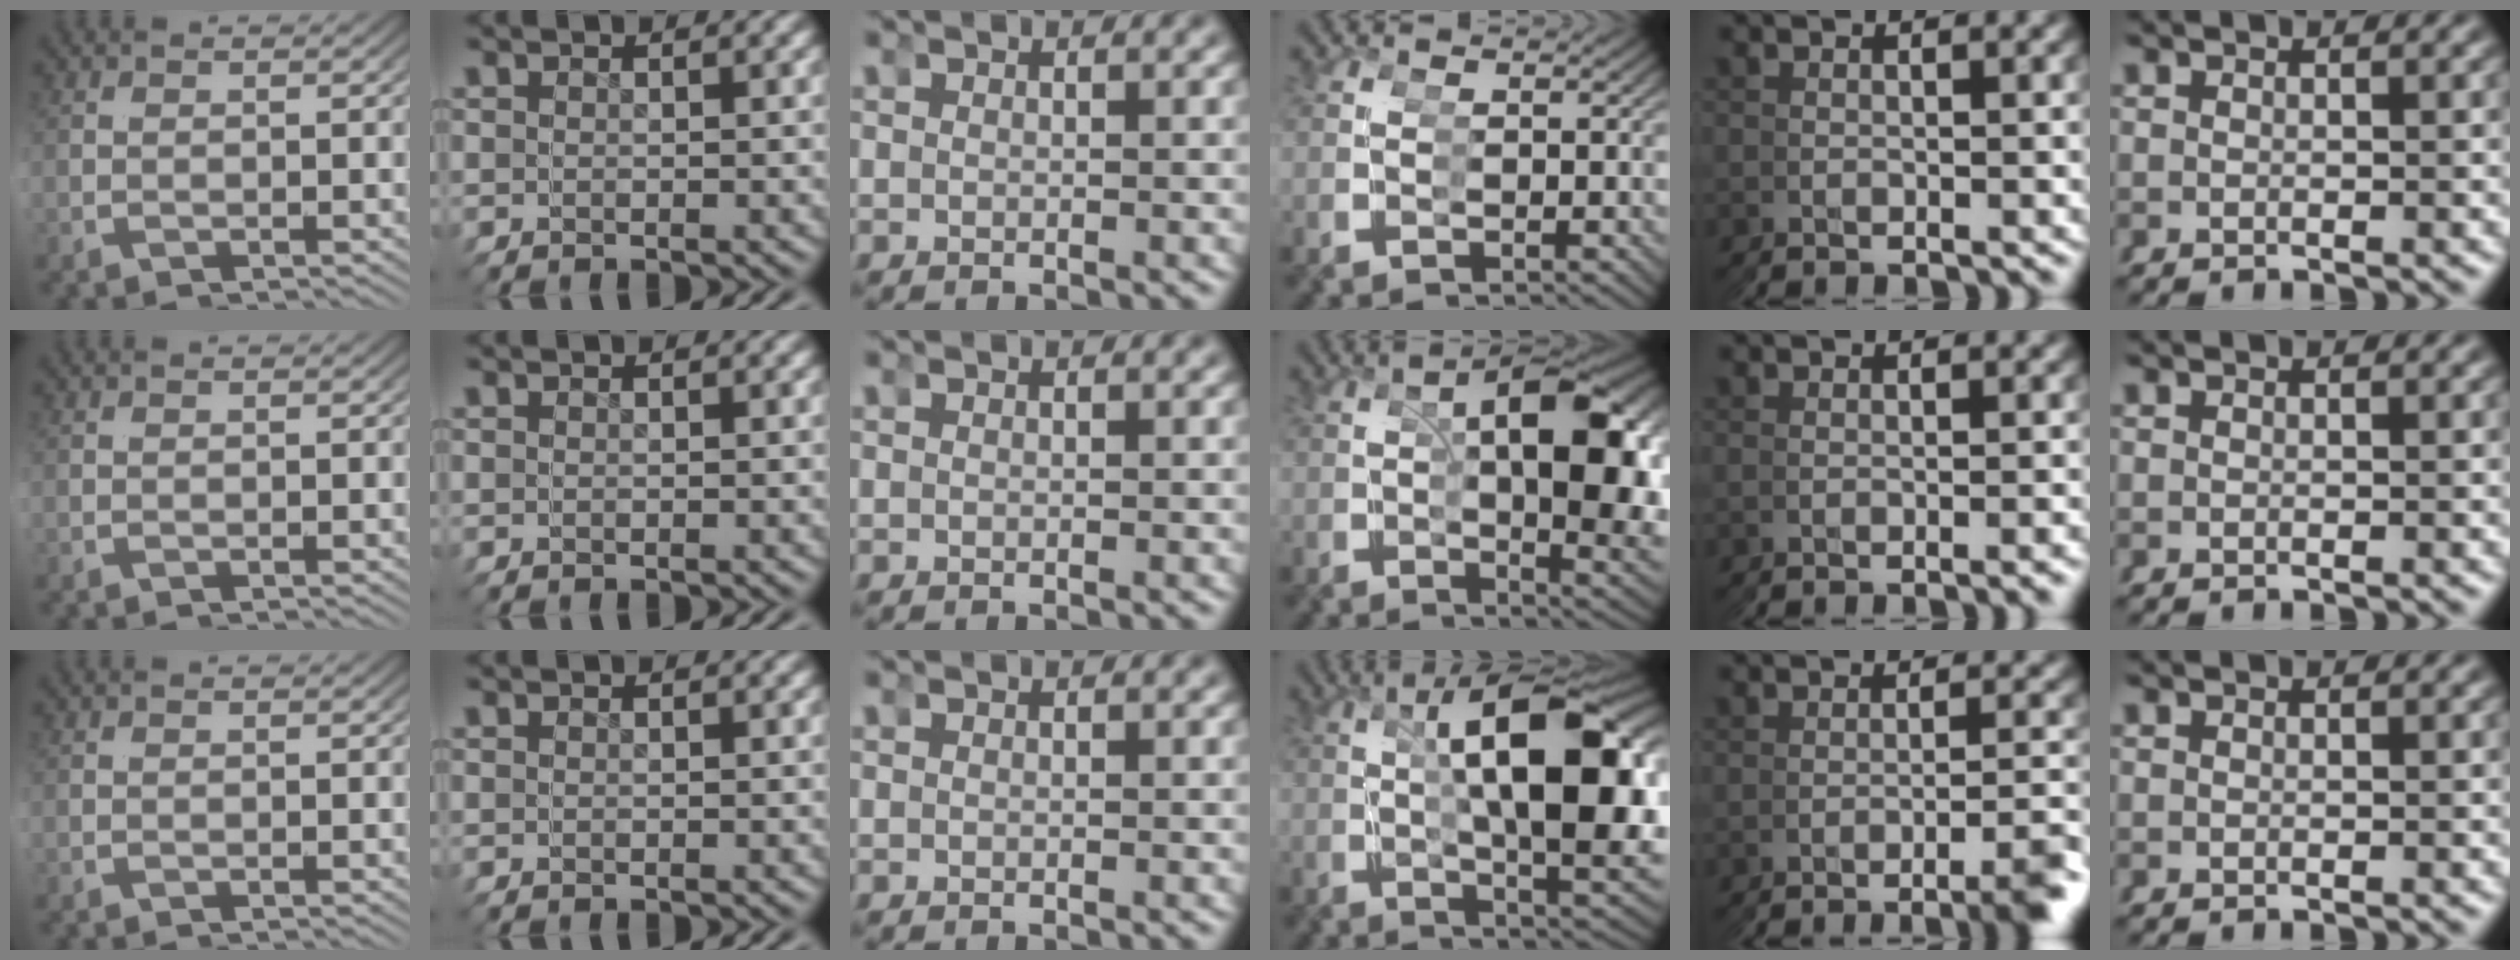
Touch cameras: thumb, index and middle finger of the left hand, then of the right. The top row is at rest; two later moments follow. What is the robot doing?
{"motion": "grasp_and_lifting", "object": "toy banana"}